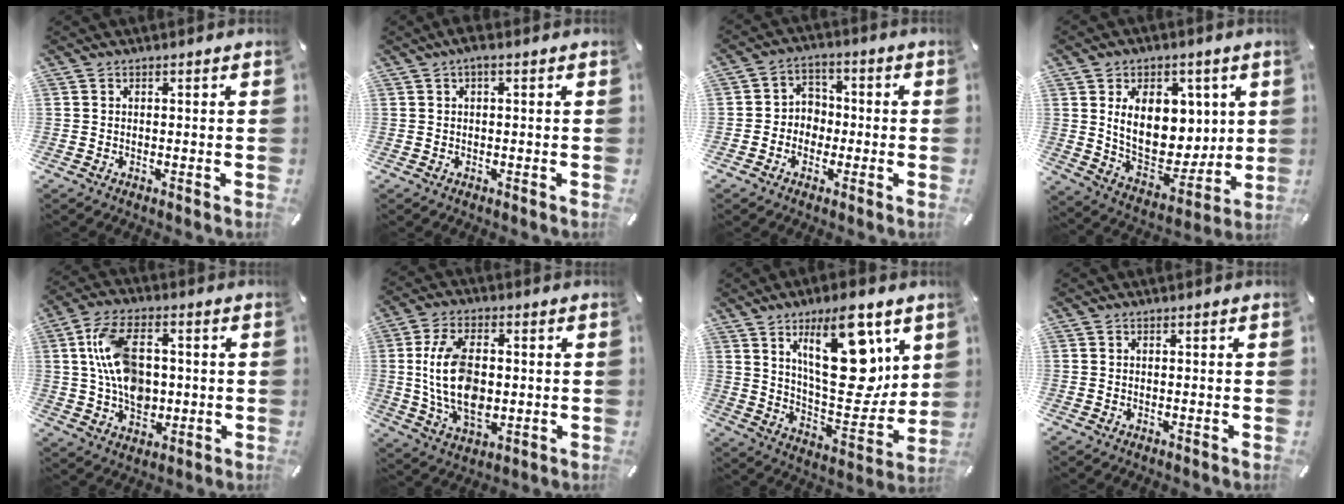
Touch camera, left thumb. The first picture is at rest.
{"total": 2.0, "force": [0.2, 0.4, 2.0], "torque": [-0.036, 0.001, 0.004]}
{"total": 5.3, "force": [-1.9, 4.9, 1.0], "torque": [-0.026, 0.019, -0.035]}
{"total": 15.5, "force": [4.4, 11.0, 9.9], "torque": [-0.151, -0.028, 0.087]}
{"total": 13.3, "force": [1.0, 9.3, 9.4], "torque": [-0.186, 0.014, 0.022]}
{"total": 14.0, "force": [0.5, 8.7, 11.0], "torque": [-0.233, -0.005, 0.006]}
{"total": 22.4, "force": [10.6, 9.6, 17.3], "torque": [-0.252, -0.067, 0.165]}
{"total": 0.0}